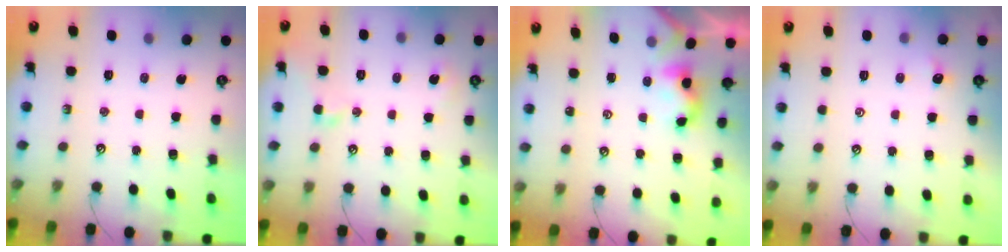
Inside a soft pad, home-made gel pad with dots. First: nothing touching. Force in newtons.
{"total": 2.2, "press": 2.1, "slide": 0.6}
{"total": 2.2, "press": 2.2, "slide": 0.2}
{"total": 2.3, "press": 2.2, "slide": 0.3}